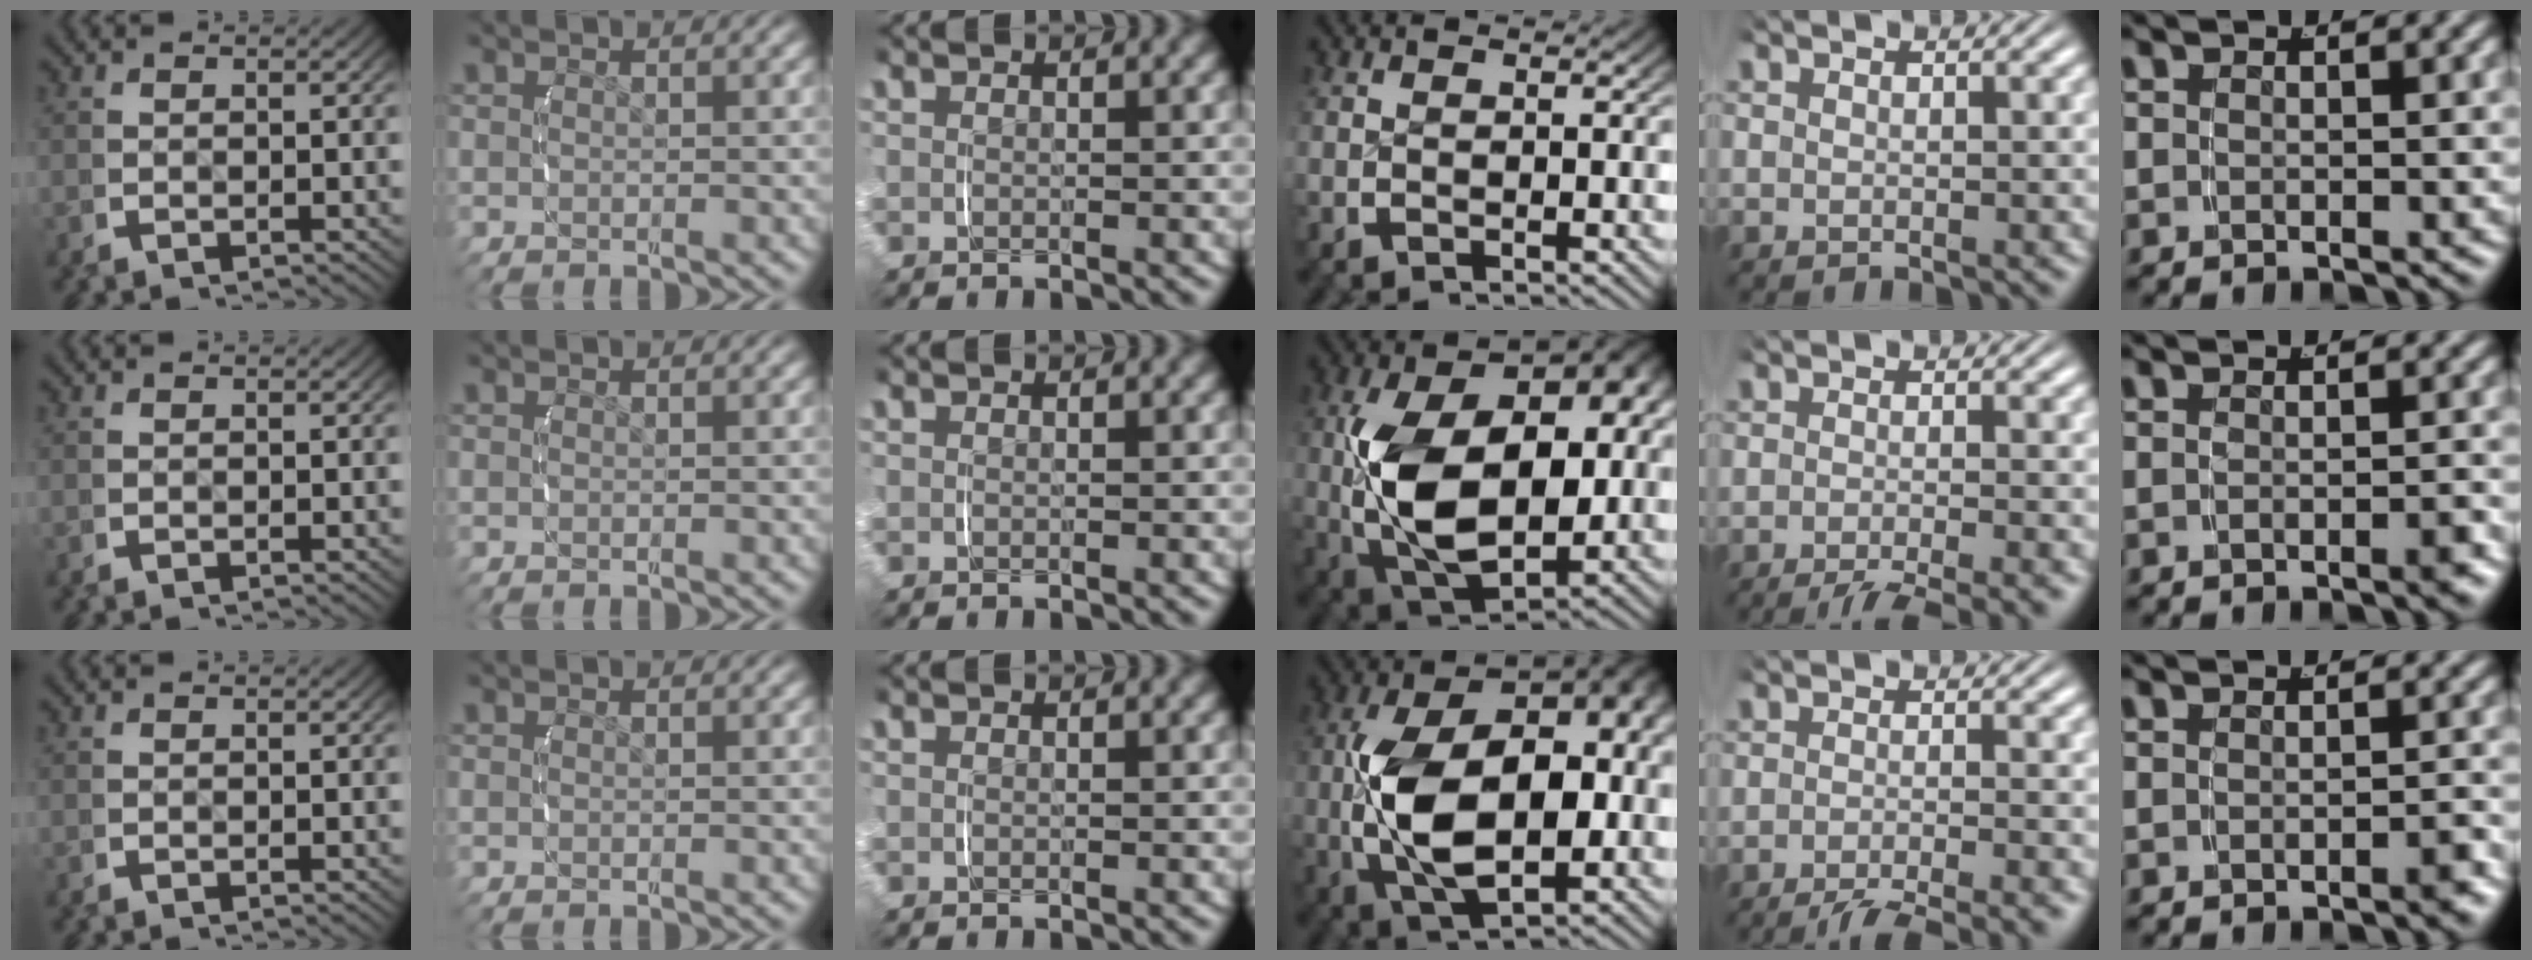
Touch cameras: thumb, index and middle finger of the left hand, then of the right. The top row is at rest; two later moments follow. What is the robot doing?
{"motion": "lift_and_place", "object": "ethernet cable"}